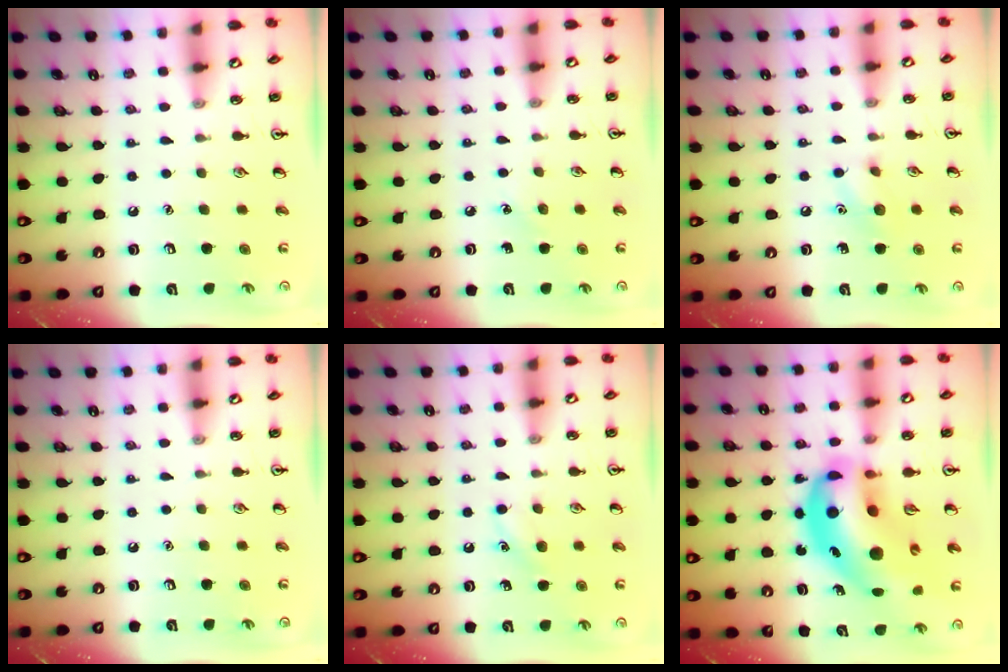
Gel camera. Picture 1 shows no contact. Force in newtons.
{"total": 3.5, "press": 3.3, "slide": 1.2}
{"total": 6.6, "press": 6.5, "slide": 1.4}
{"total": 0.0}
{"total": 5.8, "press": 5.7, "slide": 1.4}
{"total": 20.8, "press": 20.0, "slide": 5.8}